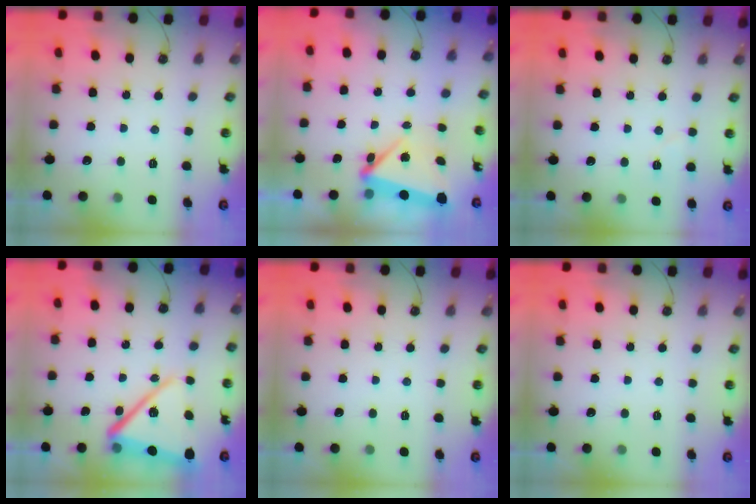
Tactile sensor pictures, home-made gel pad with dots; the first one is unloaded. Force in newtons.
{"total": 7.0, "press": 6.9, "slide": 0.6}
{"total": 4.9, "press": 4.6, "slide": 1.7}
{"total": 16.9, "press": 16.8, "slide": 2.1}
{"total": 0.0}
{"total": 0.0}